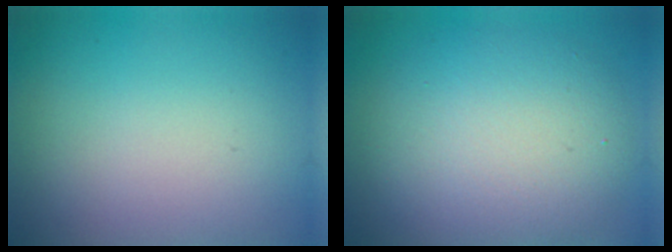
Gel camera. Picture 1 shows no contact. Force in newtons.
{"total": 8.0, "press": 8.0, "slide": 0.4}